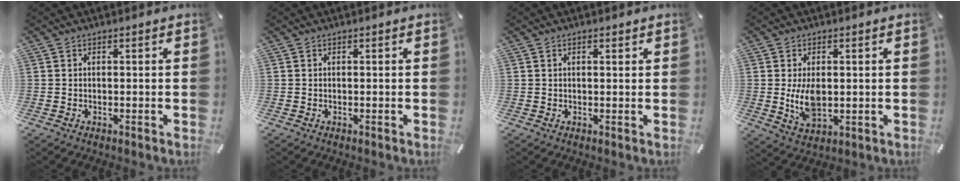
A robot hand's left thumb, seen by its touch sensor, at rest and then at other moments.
{"total": 0.0}
{"total": 0.8, "force": [0.6, 0.4, 0.4], "torque": [-0.008, 0.003, 0.010]}
{"total": 6.8, "force": [0.4, 4.1, 5.5], "torque": [-0.121, -0.009, -0.001]}